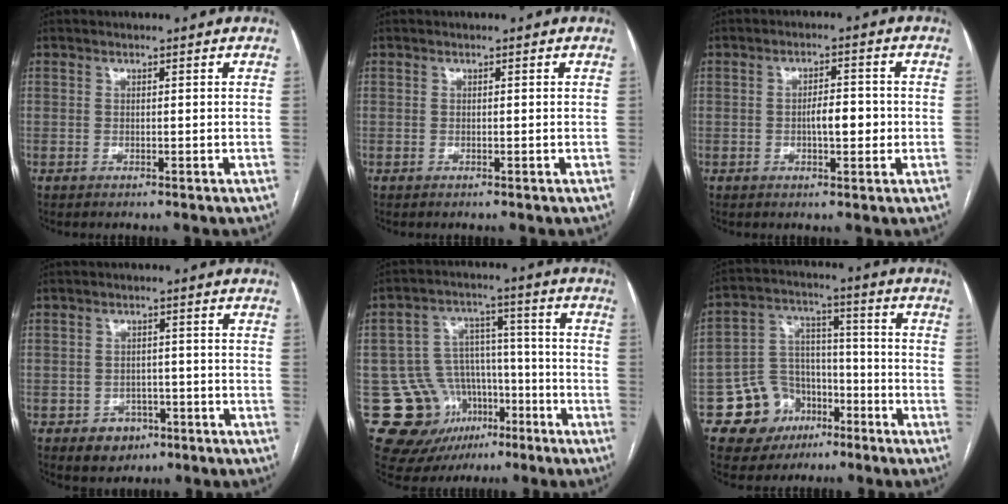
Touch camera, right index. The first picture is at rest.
{"total": 0.0}
{"total": 4.3, "force": [-0.6, 1.5, 4.0], "torque": [-0.064, 0.004, -0.008]}
{"total": 4.5, "force": [-2.2, 3.8, 1.2], "torque": [-0.007, 0.011, -0.023]}
{"total": 14.4, "force": [-6.5, 11.9, 4.7], "torque": [-0.078, 0.066, -0.085]}
{"total": 11.0, "force": [-5.6, 9.2, 2.5], "torque": [-0.034, 0.052, -0.081]}